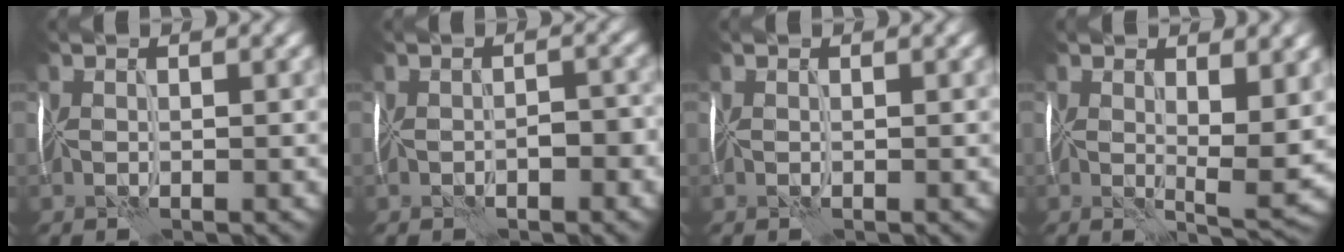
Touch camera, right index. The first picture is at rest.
{"total": 2.4, "force": [-1.1, 1.3, 1.6], "torque": [-0.014, 0.005, -0.009]}
{"total": 0.0}
{"total": 4.8, "force": [1.3, 1.7, 4.2], "torque": [-0.067, -0.011, 0.025]}